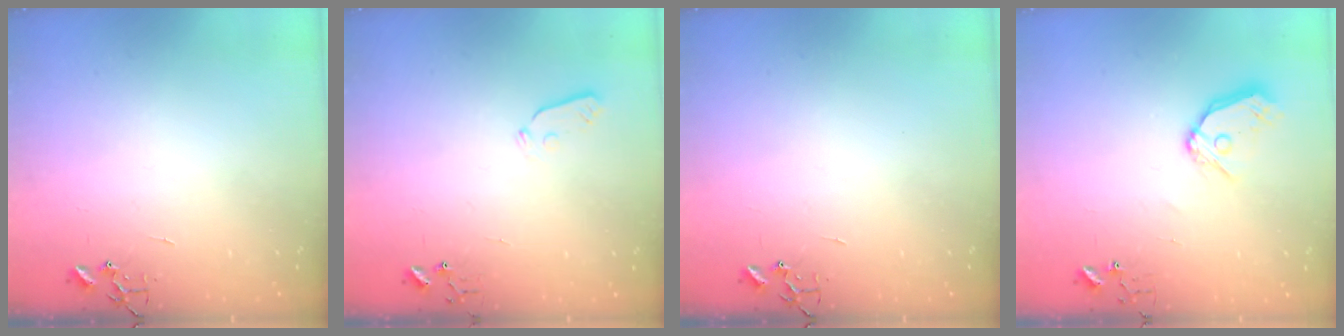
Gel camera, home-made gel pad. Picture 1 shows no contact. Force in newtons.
{"total": 3.5, "press": 3.5, "slide": 0.4}
{"total": 0.0}
{"total": 9.9, "press": 9.8, "slide": 1.3}